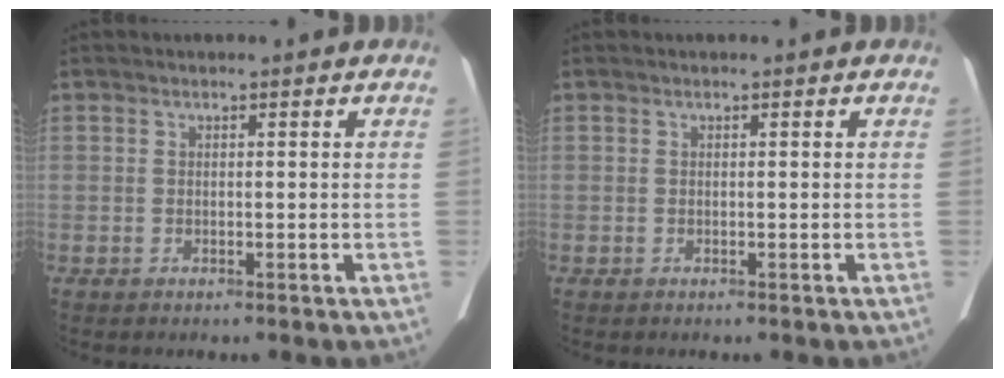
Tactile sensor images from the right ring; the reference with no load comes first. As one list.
[{"total": 0.0}]